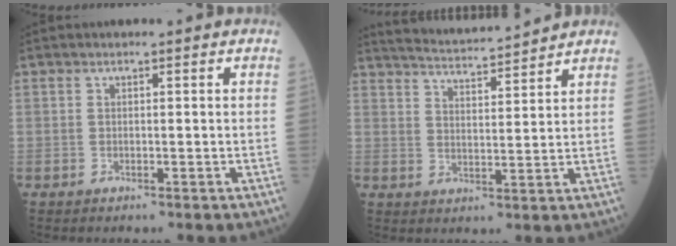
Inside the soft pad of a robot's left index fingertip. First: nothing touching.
{"total": 11.5, "force": [10.9, 0.5, 3.5], "torque": [-0.069, 0.019, 0.170]}